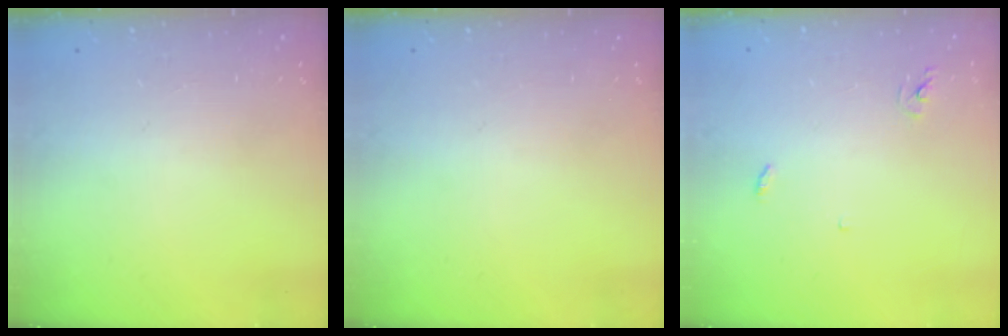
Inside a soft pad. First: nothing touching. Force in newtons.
{"total": 0.0}
{"total": 2.9, "press": 2.9, "slide": 0.2}